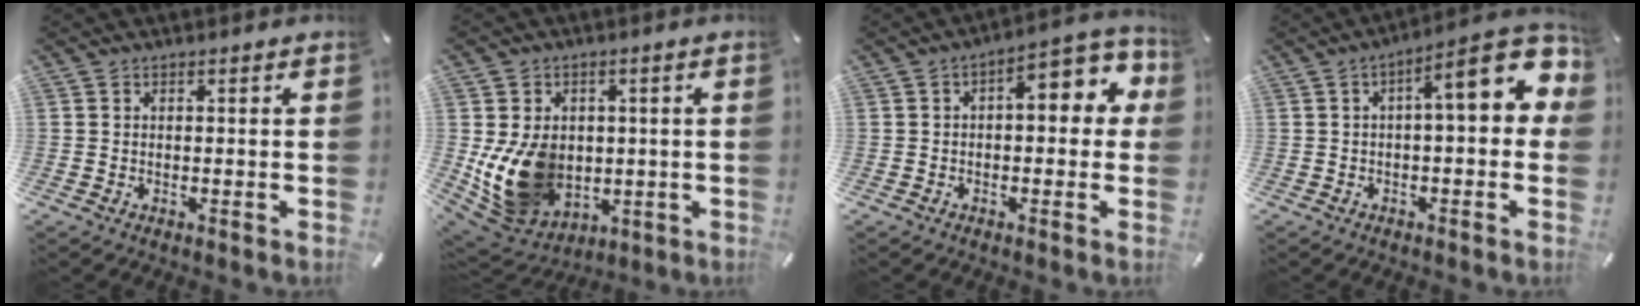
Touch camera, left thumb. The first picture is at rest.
{"total": 14.0, "force": [-0.6, 11.6, 7.7], "torque": [-0.162, -0.011, -0.003]}
{"total": 10.0, "force": [2.0, 4.8, 8.5], "torque": [-0.113, -0.014, 0.027]}
{"total": 13.6, "force": [3.7, 4.4, 12.3], "torque": [-0.161, -0.027, 0.052]}